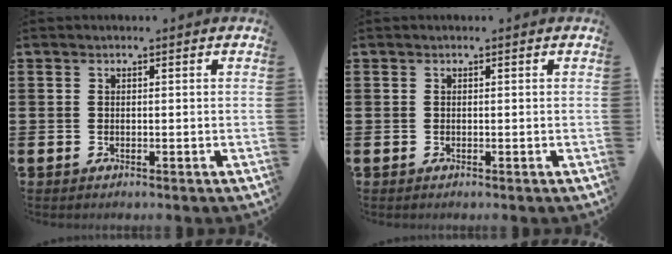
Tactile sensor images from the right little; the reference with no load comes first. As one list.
[{"total": 0.0}]